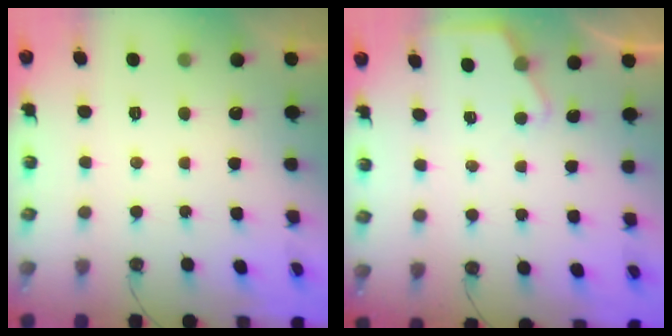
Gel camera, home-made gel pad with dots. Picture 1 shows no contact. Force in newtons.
{"total": 3.1, "press": 3.0, "slide": 0.4}